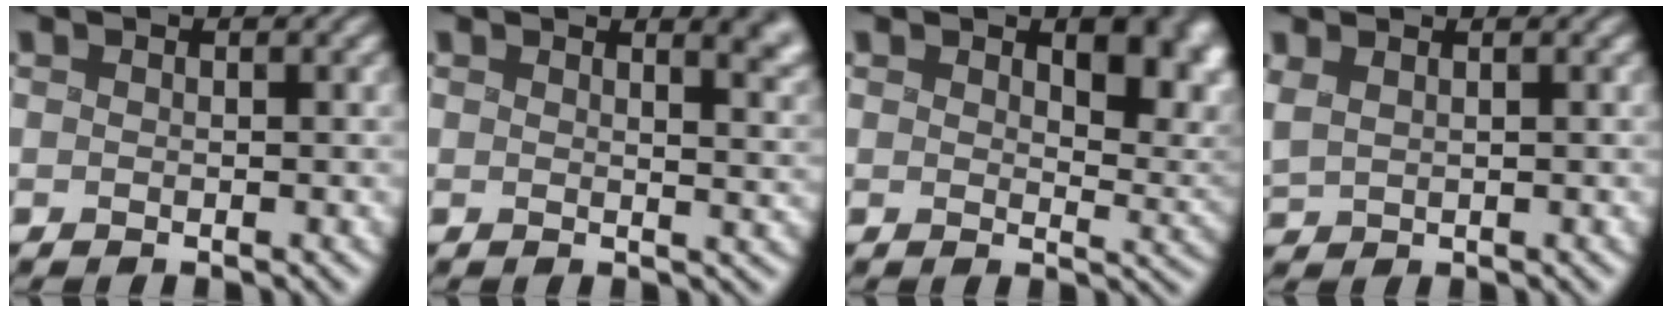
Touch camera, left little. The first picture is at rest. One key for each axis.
{"total": 4.4, "fx": 3.1, "fy": 1.7, "fz": 2.6, "tx": -0.038, "ty": -0.006, "tz": 0.052}
{"total": 6.7, "fx": 2.3, "fy": 4.1, "fz": 4.7, "tx": -0.071, "ty": -0.020, "tz": 0.046}
{"total": 2.4, "fx": 0.6, "fy": 1.5, "fz": 1.8, "tx": -0.052, "ty": 0.003, "tz": 0.013}